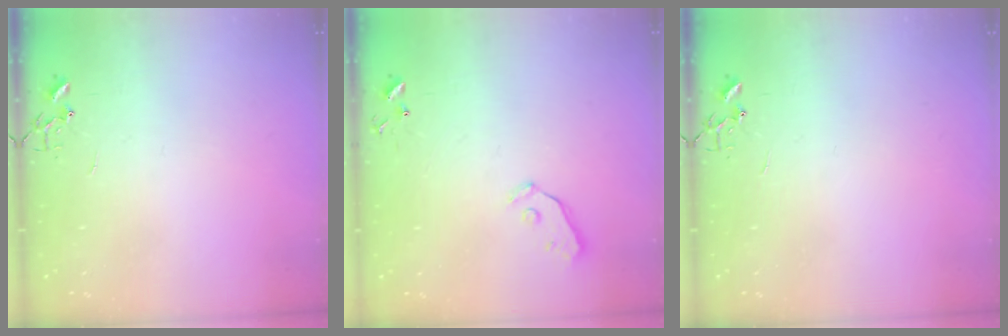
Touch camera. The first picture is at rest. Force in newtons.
{"total": 3.7, "press": 3.6, "slide": 0.8}
{"total": 0.0}